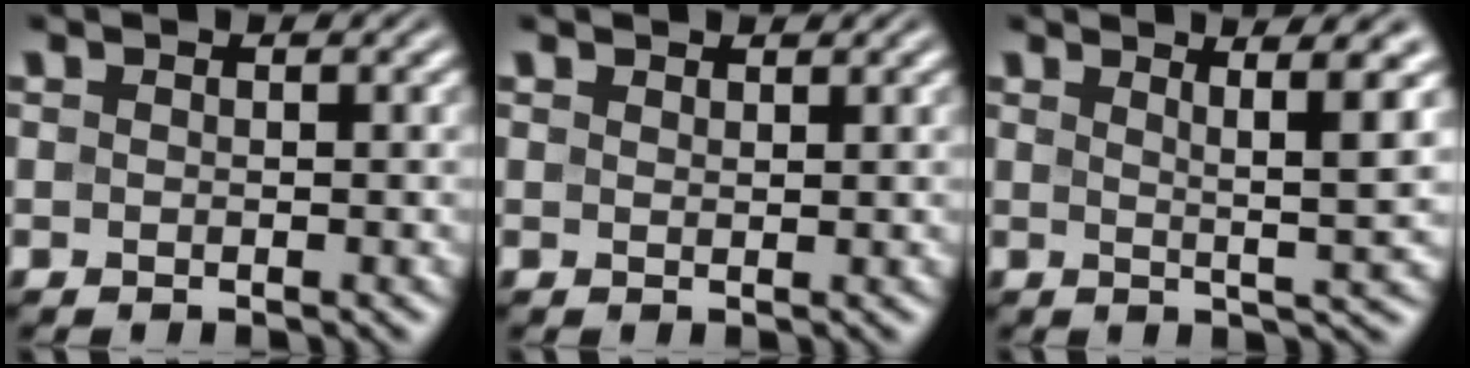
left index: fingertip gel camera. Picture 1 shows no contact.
{"total": 0.9, "force": [0.8, 0.2, 0.1], "torque": [-0.003, -0.001, 0.015]}
{"total": 5.6, "force": [2.7, 0.7, 4.8], "torque": [-0.068, 0.009, 0.046]}